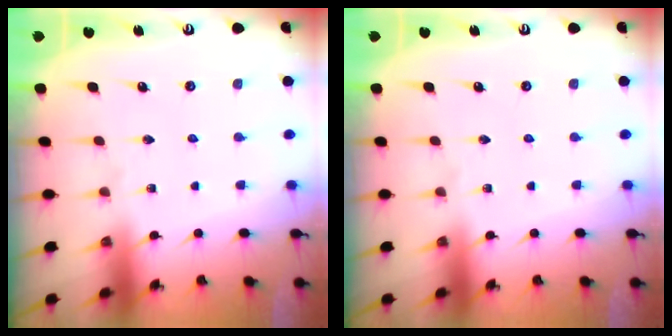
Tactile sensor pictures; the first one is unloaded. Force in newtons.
{"total": 0.0}